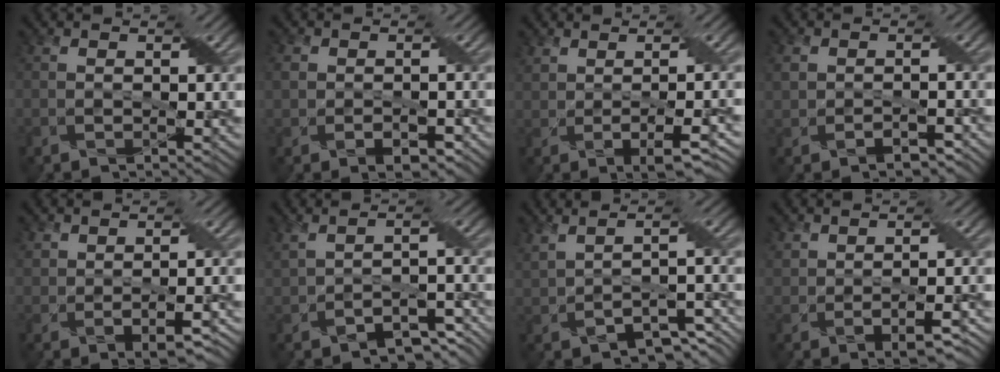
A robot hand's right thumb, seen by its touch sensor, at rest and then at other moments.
{"total": 4.0, "force": [-1.0, 3.0, 2.5], "torque": [-0.046, -0.009, -0.016]}
{"total": 4.6, "force": [-0.2, 1.6, 4.3], "torque": [-0.079, 0.000, 0.003]}
{"total": 4.0, "force": [-1.4, 2.9, 2.3], "torque": [-0.041, -0.008, -0.024]}
{"total": 4.6, "force": [-0.4, 2.9, 3.5], "torque": [-0.062, -0.009, 0.002]}
{"total": 5.4, "force": [-2.2, 2.4, 4.3], "torque": [-0.081, -0.006, -0.032]}
{"total": 5.8, "force": [-0.5, 2.2, 5.4], "torque": [-0.104, -0.006, 0.008]}
{"total": 5.1, "force": [-0.6, 3.0, 4.0], "torque": [-0.073, -0.008, -0.003]}